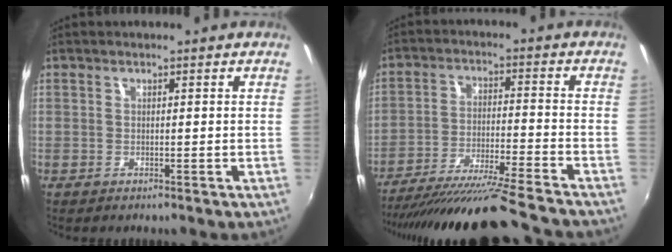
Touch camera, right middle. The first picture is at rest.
{"total": 18.4, "force": [-16.6, -0.9, 7.9], "torque": [-0.154, -0.040, -0.269]}